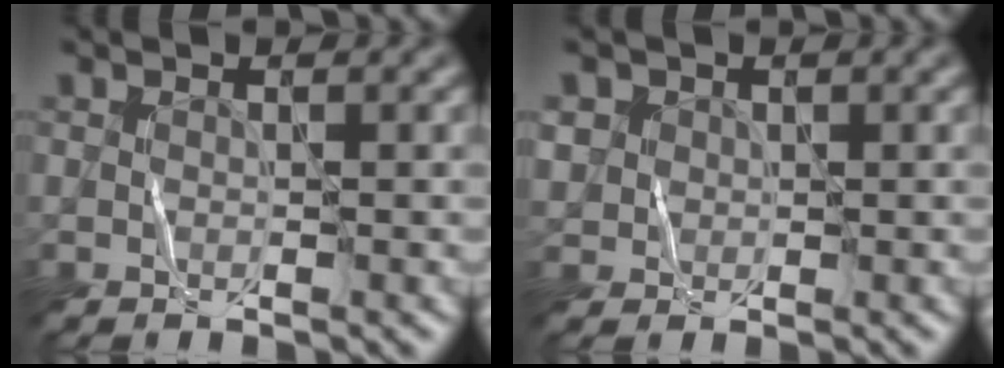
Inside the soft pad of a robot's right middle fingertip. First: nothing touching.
{"total": 1.9, "force": [0.7, 1.8, 0.0], "torque": [-0.014, 0.003, 0.010]}